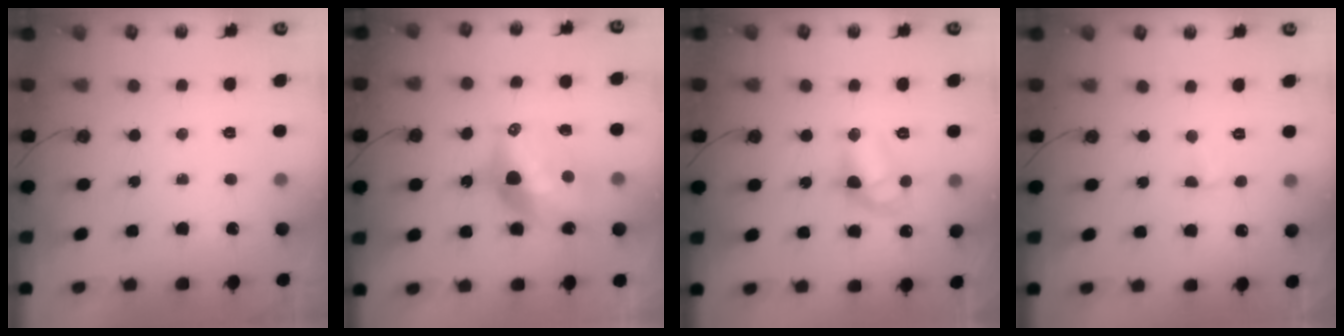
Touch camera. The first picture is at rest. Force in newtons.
{"total": 15.7, "press": 15.6, "slide": 1.2}
{"total": 12.4, "press": 12.4, "slide": 1.0}
{"total": 1.3, "press": 1.2, "slide": 0.4}